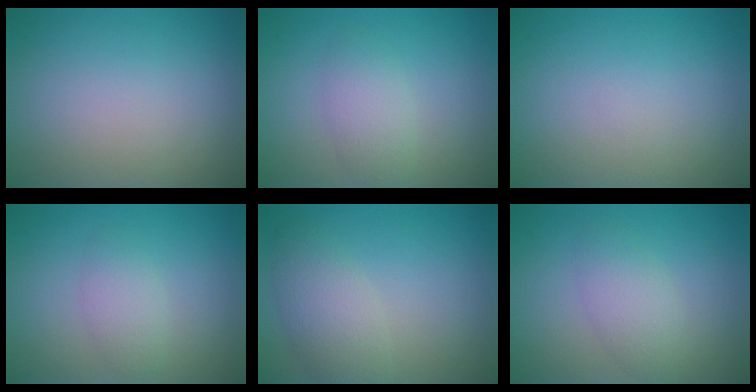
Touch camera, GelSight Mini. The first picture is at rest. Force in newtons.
{"total": 2.3, "press": 2.3, "slide": 0.1}
{"total": 0.0}
{"total": 1.9, "press": 1.9, "slide": 0.0}
{"total": 3.5, "press": 3.5, "slide": 0.2}
{"total": 2.7, "press": 2.7, "slide": 0.1}